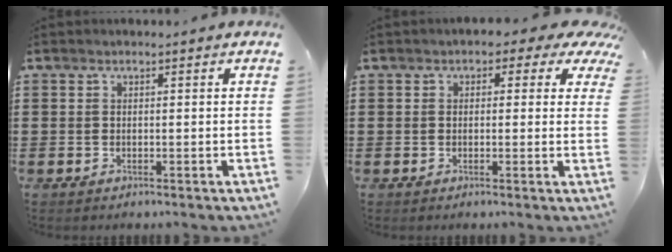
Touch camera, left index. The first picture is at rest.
{"total": 2.3, "force": [0.6, 1.7, 1.4], "torque": [-0.020, 0.001, 0.004]}